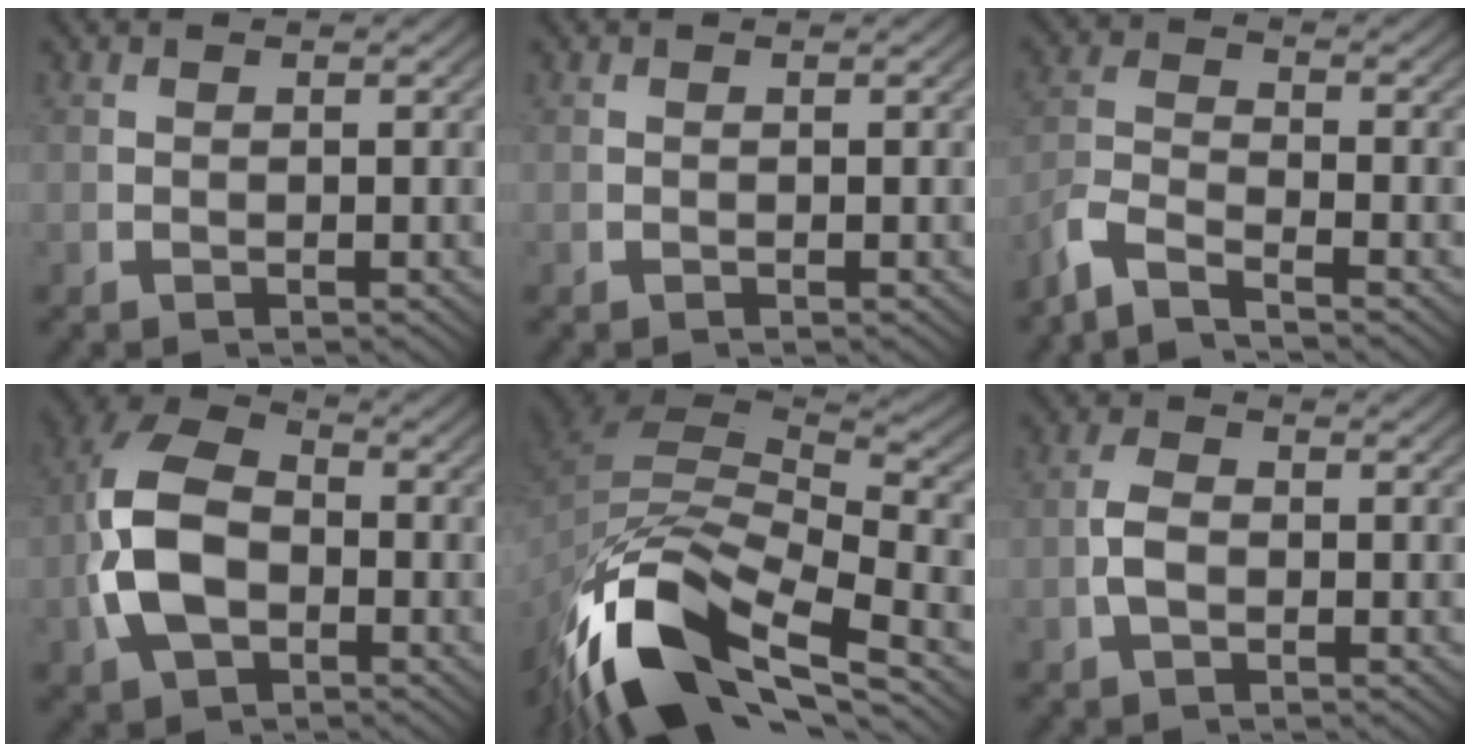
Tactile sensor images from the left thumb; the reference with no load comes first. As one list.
[{"total": 0.0}, {"total": 4.9, "force": [-3.1, 2.6, 2.7], "torque": [-0.063, -0.016, -0.058]}, {"total": 10.5, "force": [-0.6, 7.5, 7.3], "torque": [-0.177, -0.028, 0.004]}, {"total": 13.0, "force": [-3.9, 6.8, 10.4], "torque": [-0.226, -0.029, -0.047]}, {"total": 2.2, "force": [-0.3, 1.4, 1.7], "torque": [-0.045, -0.004, -0.003]}]